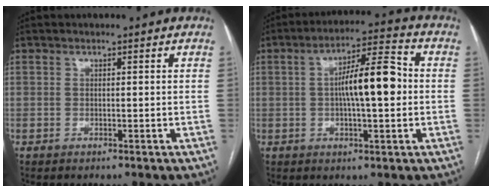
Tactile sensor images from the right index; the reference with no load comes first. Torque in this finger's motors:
{"motor_torque": [1.03, 0.07, 0.75, 0.12]}